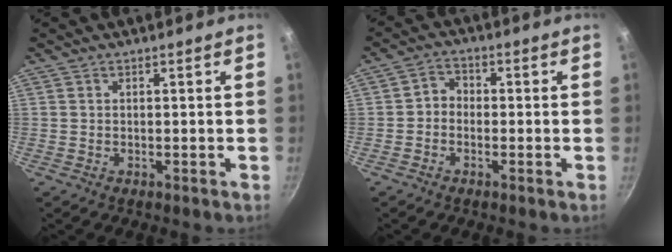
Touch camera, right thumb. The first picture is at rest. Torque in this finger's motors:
{"motor_torque": [-0.41, -0.14, 0.21, -0.40, -0.06]}